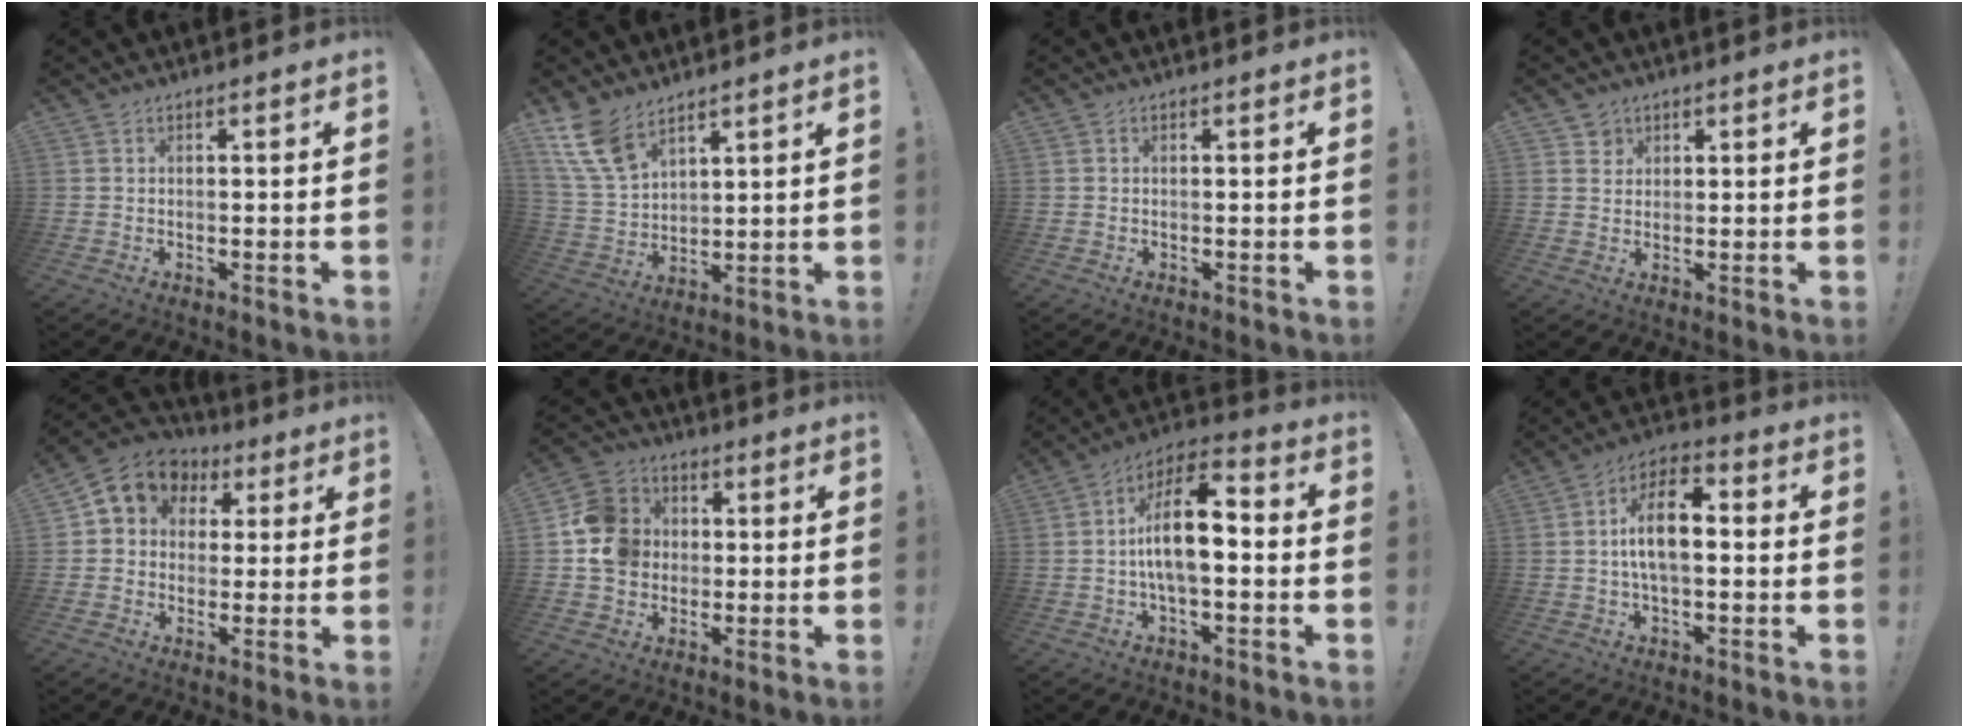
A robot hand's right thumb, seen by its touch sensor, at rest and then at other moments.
{"total": 11.8, "force": [8.3, 5.8, 6.0], "torque": [-0.130, -0.038, 0.167]}
{"total": 0.0}
{"total": 2.8, "force": [1.8, 2.2, 0.2], "torque": [0.004, -0.013, 0.030]}
{"total": 8.6, "force": [2.8, 7.4, 3.3], "torque": [-0.044, -0.010, 0.057]}
{"total": 12.6, "force": [0.4, 11.5, 5.1], "torque": [-0.076, 0.013, 0.015]}
{"total": 14.0, "force": [-0.5, 6.1, 12.6], "torque": [-0.218, 0.004, -0.012]}
{"total": 11.6, "force": [0.1, 5.8, 10.1], "torque": [-0.170, 0.009, 0.001]}